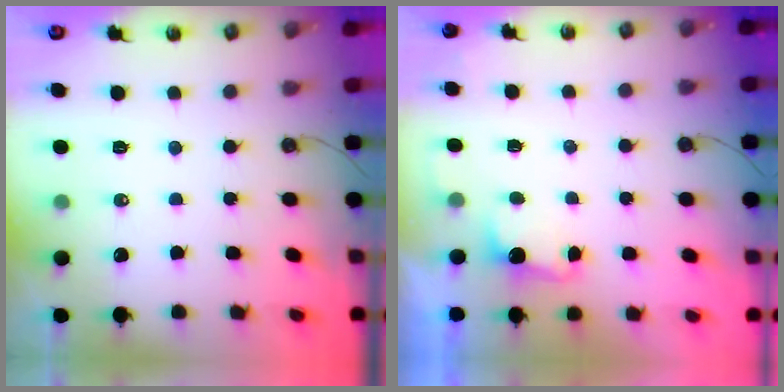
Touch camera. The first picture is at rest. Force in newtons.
{"total": 2.5, "press": 2.3, "slide": 0.9}